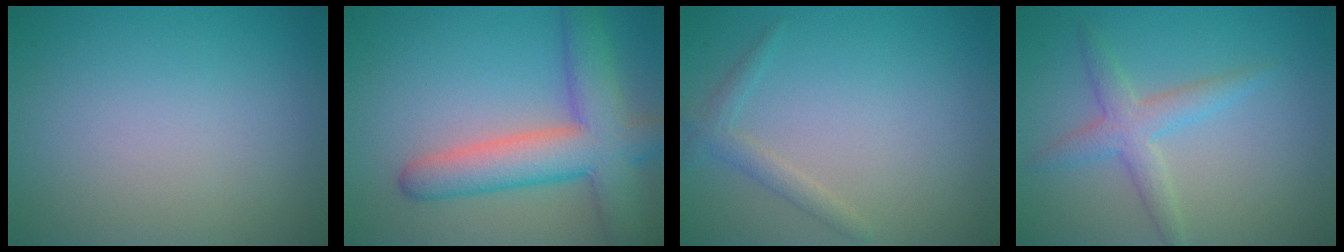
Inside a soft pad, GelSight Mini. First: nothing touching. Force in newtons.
{"total": 7.7, "press": 7.7, "slide": 0.5}
{"total": 1.5, "press": 1.5, "slide": 0.1}
{"total": 2.9, "press": 2.9, "slide": 0.3}